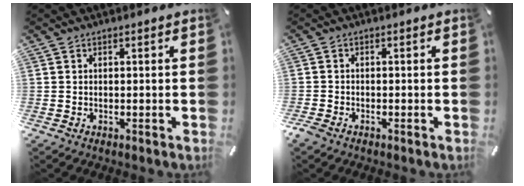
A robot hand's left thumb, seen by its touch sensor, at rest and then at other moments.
{"total": 1.4, "force": [-1.1, 0.6, 0.5], "torque": [-0.014, 0.001, -0.024]}